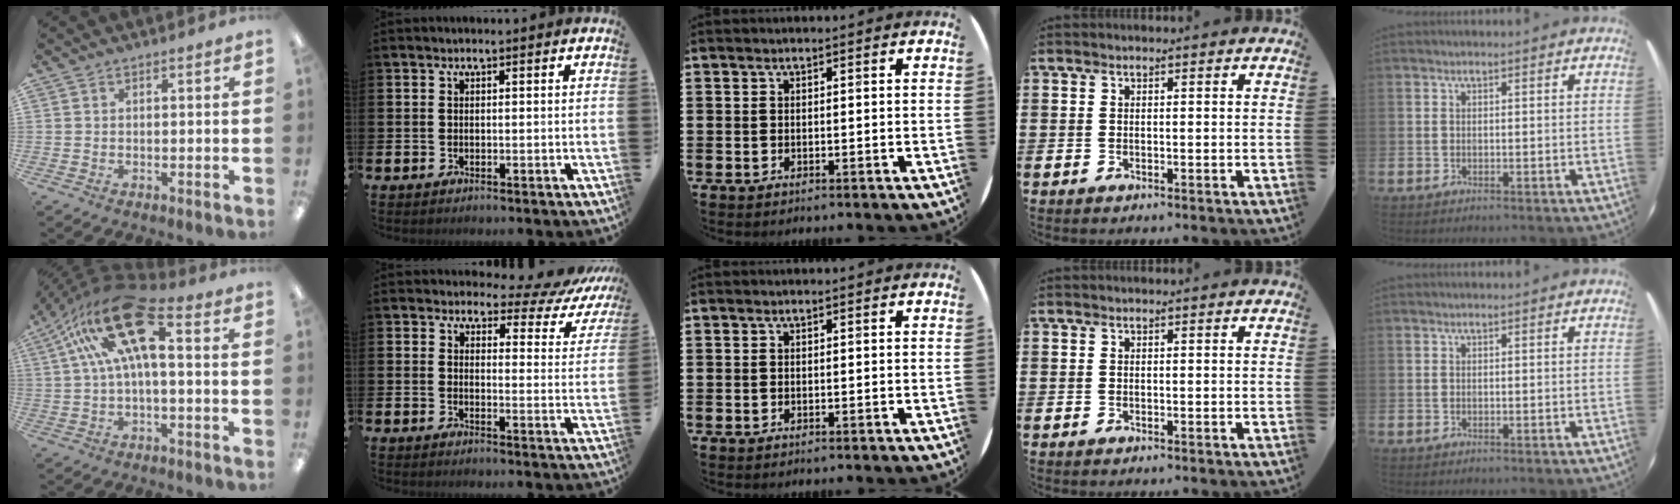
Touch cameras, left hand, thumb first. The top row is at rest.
{"thumb": {"total": 20.9, "force": [6.5, 9.3, 17.5], "torque": [-0.330, -0.016, 0.111]}, "index": {"total": 3.6, "force": [2.7, 2.1, 1.1], "torque": [-0.011, -0.033, 0.032]}}